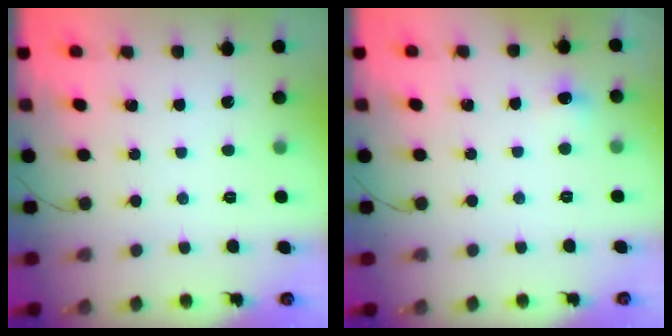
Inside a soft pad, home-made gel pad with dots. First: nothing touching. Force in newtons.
{"total": 6.0, "press": 4.2, "slide": 4.2}